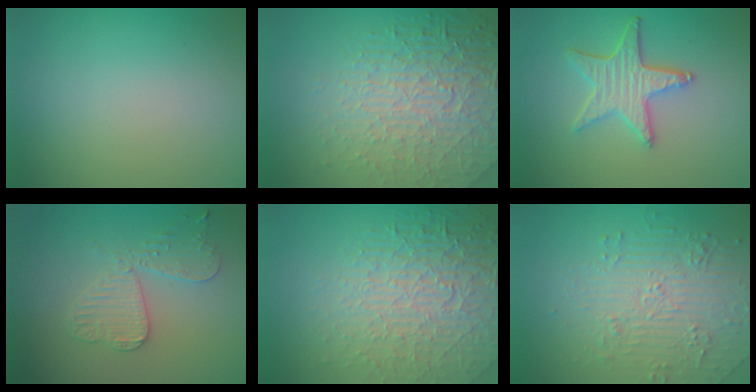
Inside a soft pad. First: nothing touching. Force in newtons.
{"total": 9.0, "press": 6.1, "slide": 6.6}
{"total": 4.4, "press": 3.7, "slide": 2.3}
{"total": 3.3, "press": 3.2, "slide": 0.8}
{"total": 7.3, "press": 5.7, "slide": 4.6}
{"total": 4.6, "press": 4.0, "slide": 2.3}